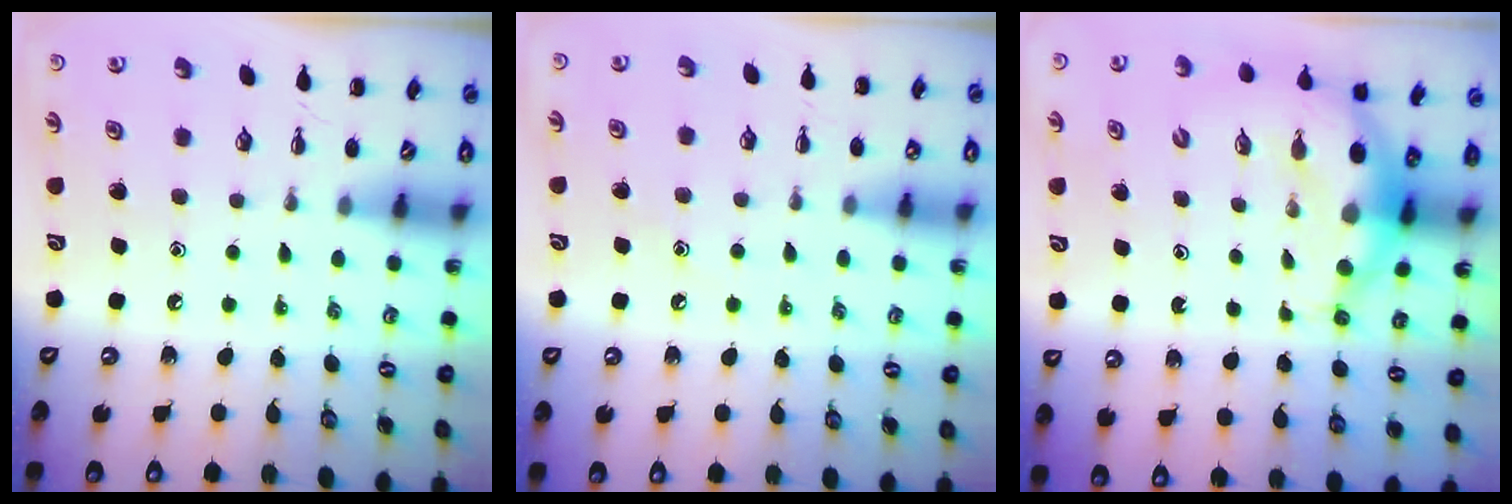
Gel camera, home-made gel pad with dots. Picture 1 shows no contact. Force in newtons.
{"total": 6.7, "press": 6.5, "slide": 1.5}
{"total": 8.0, "press": 7.7, "slide": 2.0}